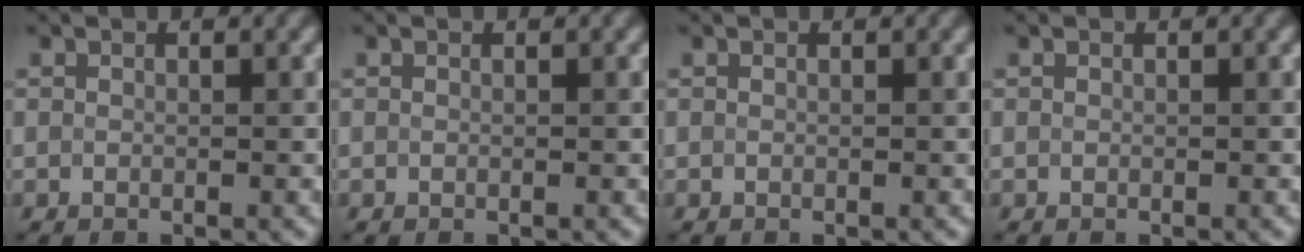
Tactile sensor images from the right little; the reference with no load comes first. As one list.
[{"total": 0.0}, {"total": 0.0}, {"total": 0.0}]